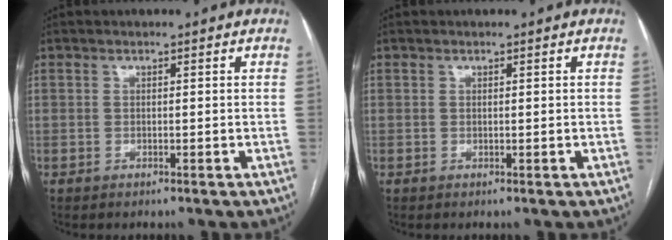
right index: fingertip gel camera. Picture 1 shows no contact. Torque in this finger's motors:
{"motor_torque": [0.00, 0.00, 0.00, 0.00]}